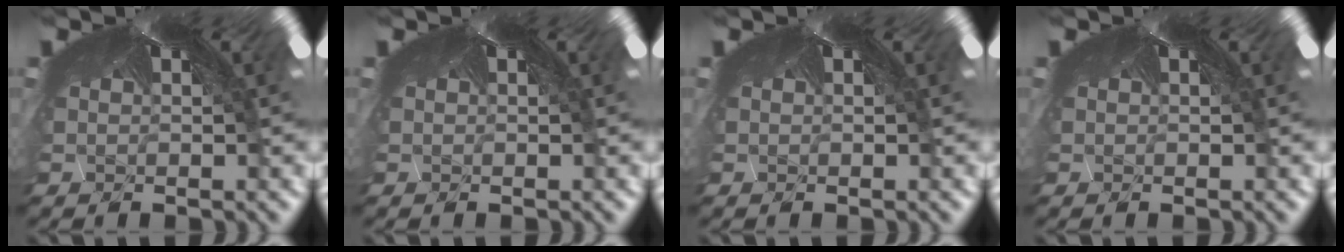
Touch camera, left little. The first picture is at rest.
{"total": 0.0}
{"total": 0.0}
{"total": 0.0}